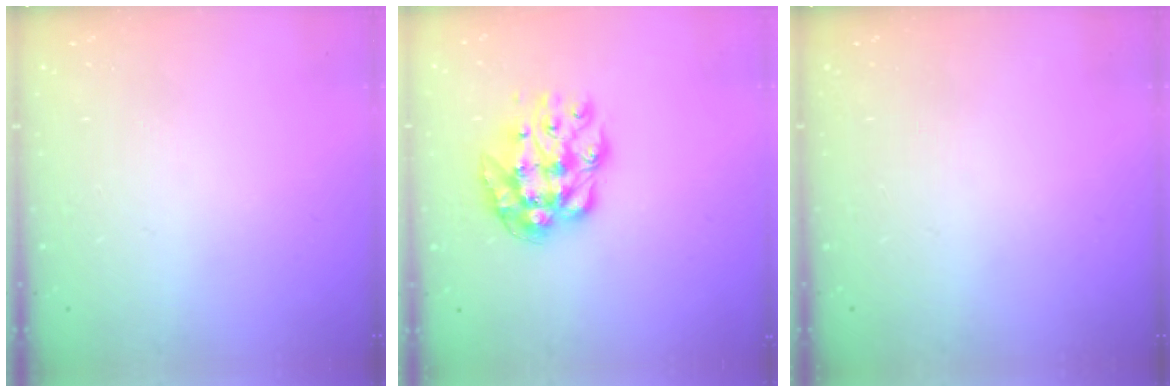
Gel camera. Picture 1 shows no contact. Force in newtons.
{"total": 10.9, "press": 10.9, "slide": 0.3}
{"total": 0.0}